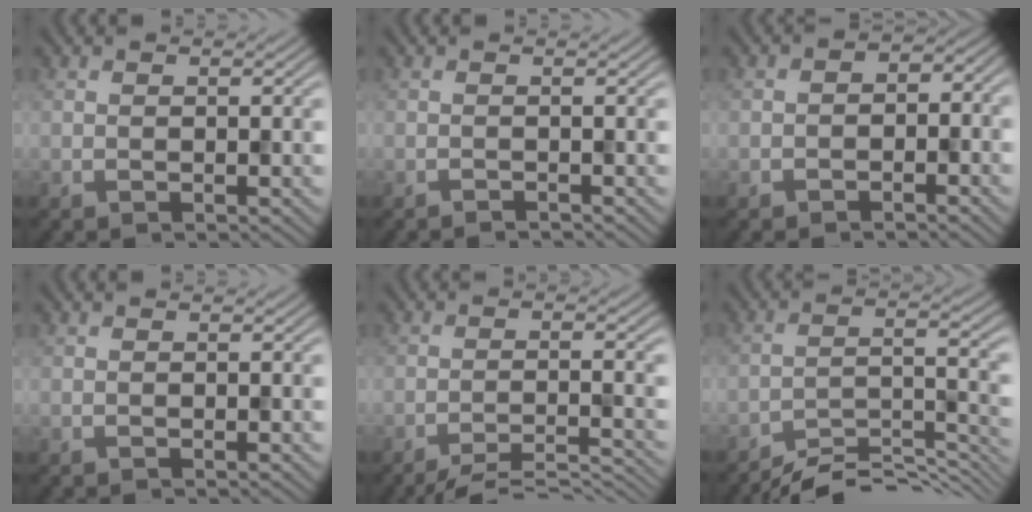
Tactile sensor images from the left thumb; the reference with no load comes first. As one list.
[{"total": 0.8, "force": [-0.6, 0.0, 0.5], "torque": [-0.005, 0.000, -0.013]}, {"total": 2.8, "force": [-1.3, 1.9, 1.7], "torque": [-0.027, -0.001, -0.031]}, {"total": 0.0}, {"total": 6.3, "force": [-4.8, 0.9, 3.9], "torque": [-0.071, 0.003, -0.075]}, {"total": 8.5, "force": [-7.5, 1.4, 3.9], "torque": [-0.063, 0.006, -0.124]}]